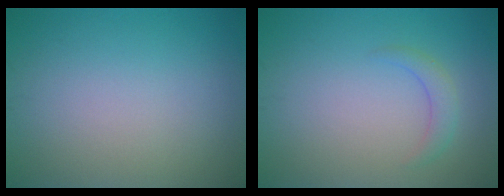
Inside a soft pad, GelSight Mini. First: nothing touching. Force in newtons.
{"total": 1.5, "press": 1.5, "slide": 0.1}